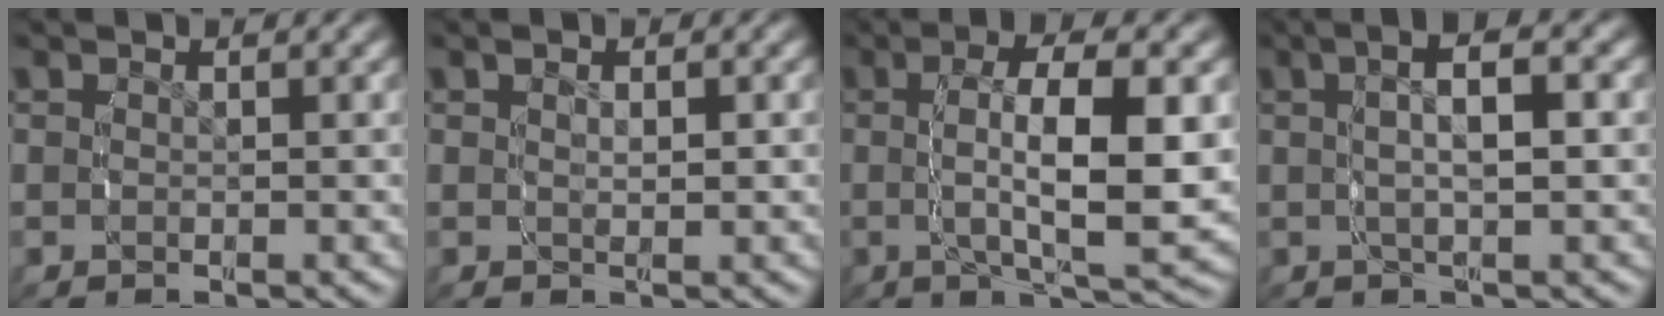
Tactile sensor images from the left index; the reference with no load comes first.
{"total": 1.2, "force": [0.4, 0.3, 1.1], "torque": [-0.012, -0.006, 0.012]}
{"total": 8.1, "force": [0.3, 1.9, 7.9], "torque": [-0.118, -0.002, 0.007]}
{"total": 5.2, "force": [1.6, 1.1, 4.8], "torque": [-0.069, 0.020, 0.019]}